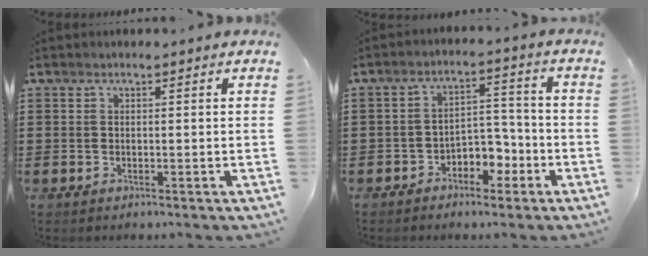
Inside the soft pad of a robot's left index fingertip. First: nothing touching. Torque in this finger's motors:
{"motor_torque": [0.43, 0.47, 0.12, 0.04]}